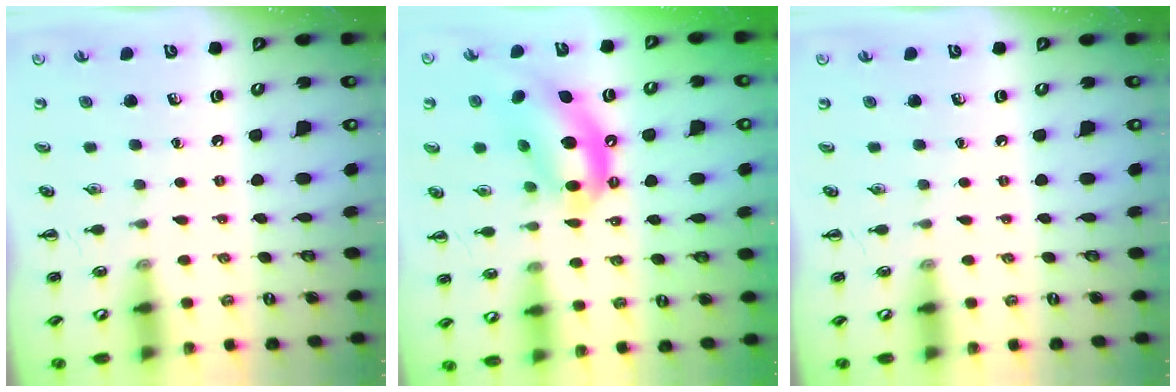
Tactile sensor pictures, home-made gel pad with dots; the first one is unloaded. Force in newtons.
{"total": 12.8, "press": 12.4, "slide": 3.4}
{"total": 0.0}